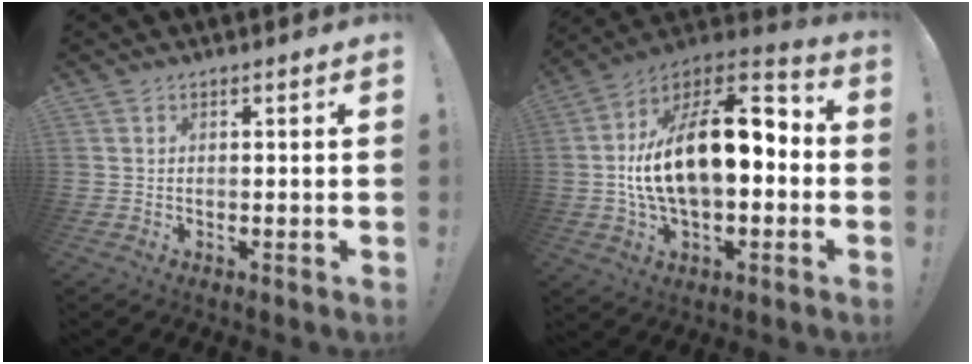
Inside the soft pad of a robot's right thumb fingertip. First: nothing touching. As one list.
[{"total": 22.3, "force": [1.2, 11.8, 18.8], "torque": [-0.309, -0.003, 0.024]}]